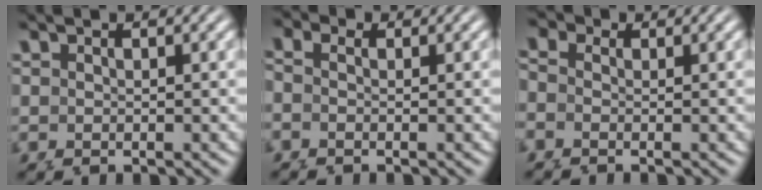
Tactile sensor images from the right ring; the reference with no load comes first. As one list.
[{"total": 1.6, "force": [0.0, 1.0, 1.2], "torque": [-0.033, -0.006, -0.001]}, {"total": 2.1, "force": [0.3, 1.7, 1.1], "torque": [-0.028, -0.004, -0.001]}]